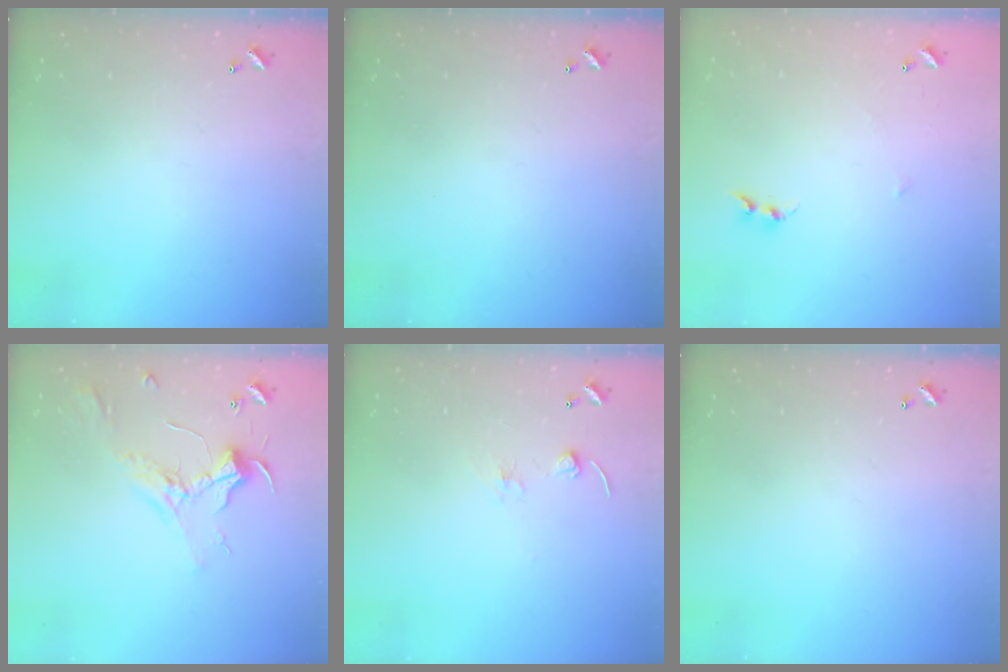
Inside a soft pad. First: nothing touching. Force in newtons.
{"total": 0.0}
{"total": 7.0, "press": 7.0, "slide": 0.4}
{"total": 2.5, "press": 2.3, "slide": 0.8}
{"total": 2.4, "press": 2.4, "slide": 0.3}
{"total": 0.0}